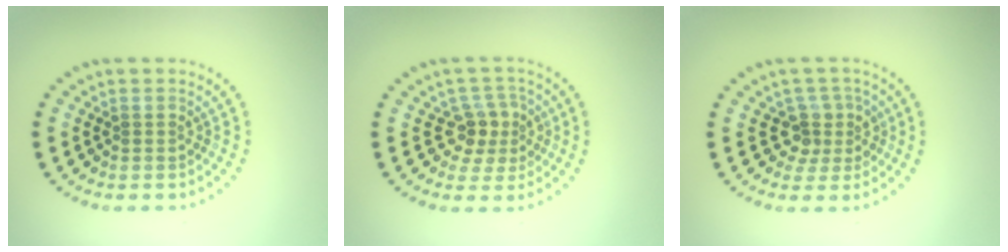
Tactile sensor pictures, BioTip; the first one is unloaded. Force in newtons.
{"total": 2.7, "press": 2.4, "slide": 1.3}
{"total": 2.8, "press": 2.1, "slide": 1.8}